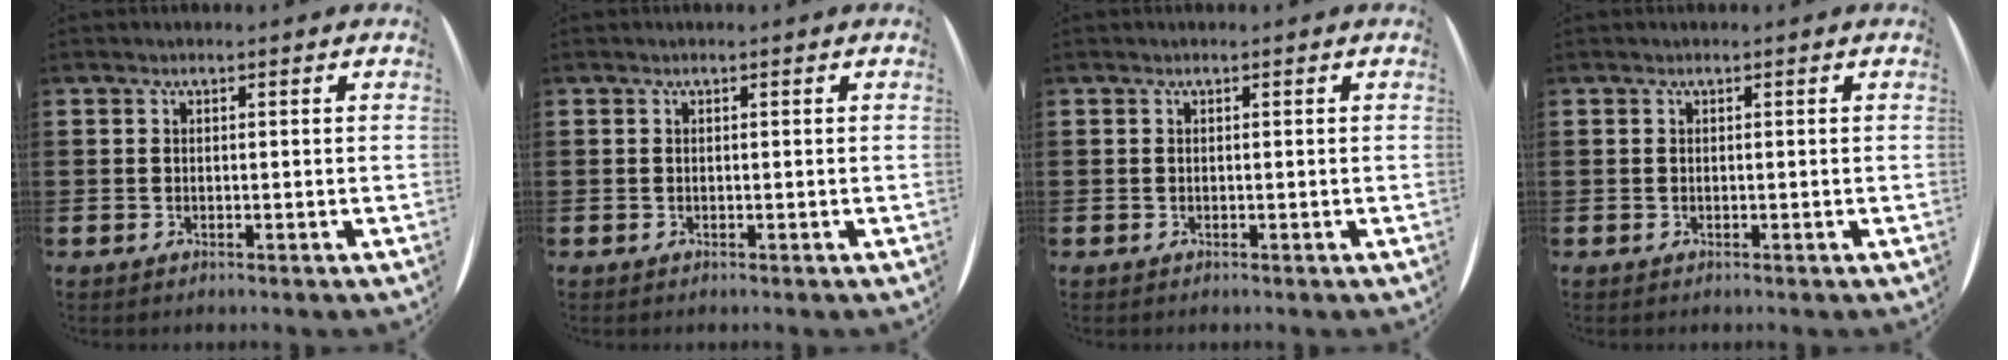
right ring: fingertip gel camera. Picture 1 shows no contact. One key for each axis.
{"total": 0.0}
{"total": 0.0}
{"total": 0.0}